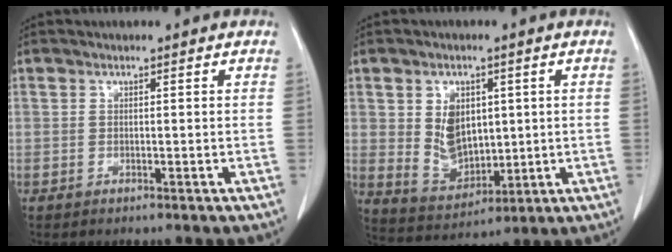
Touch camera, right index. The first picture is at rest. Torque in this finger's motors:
{"motor_torque": [0.89, 0.10, 0.39, 0.13]}